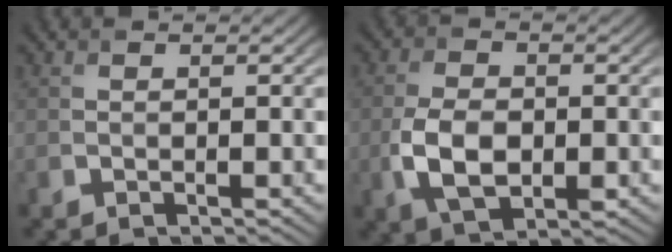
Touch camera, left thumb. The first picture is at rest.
{"total": 6.9, "force": [-1.6, 4.1, 5.3], "torque": [-0.119, -0.008, -0.032]}